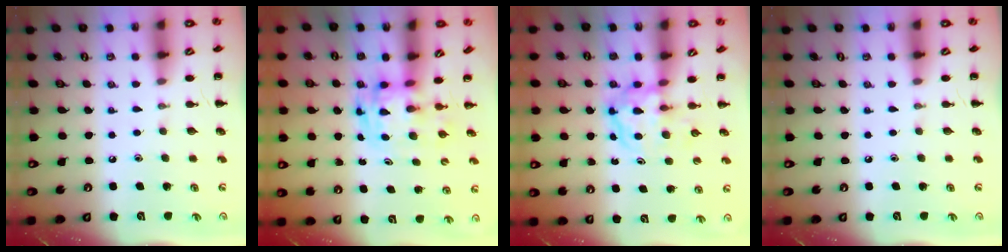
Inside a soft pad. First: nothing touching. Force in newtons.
{"total": 3.3, "press": 3.3, "slide": 0.6}
{"total": 3.8, "press": 3.8, "slide": 0.5}
{"total": 0.0}